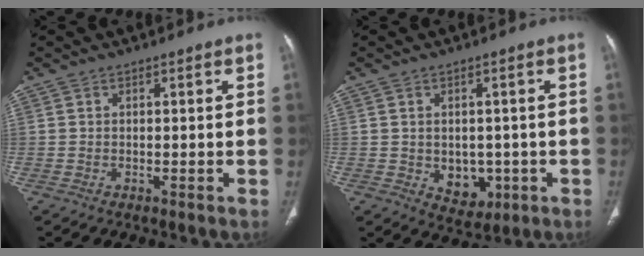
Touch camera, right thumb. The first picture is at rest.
{"total": 6.2, "force": [-1.2, 4.7, 3.9], "torque": [-0.027, 0.000, 0.000]}